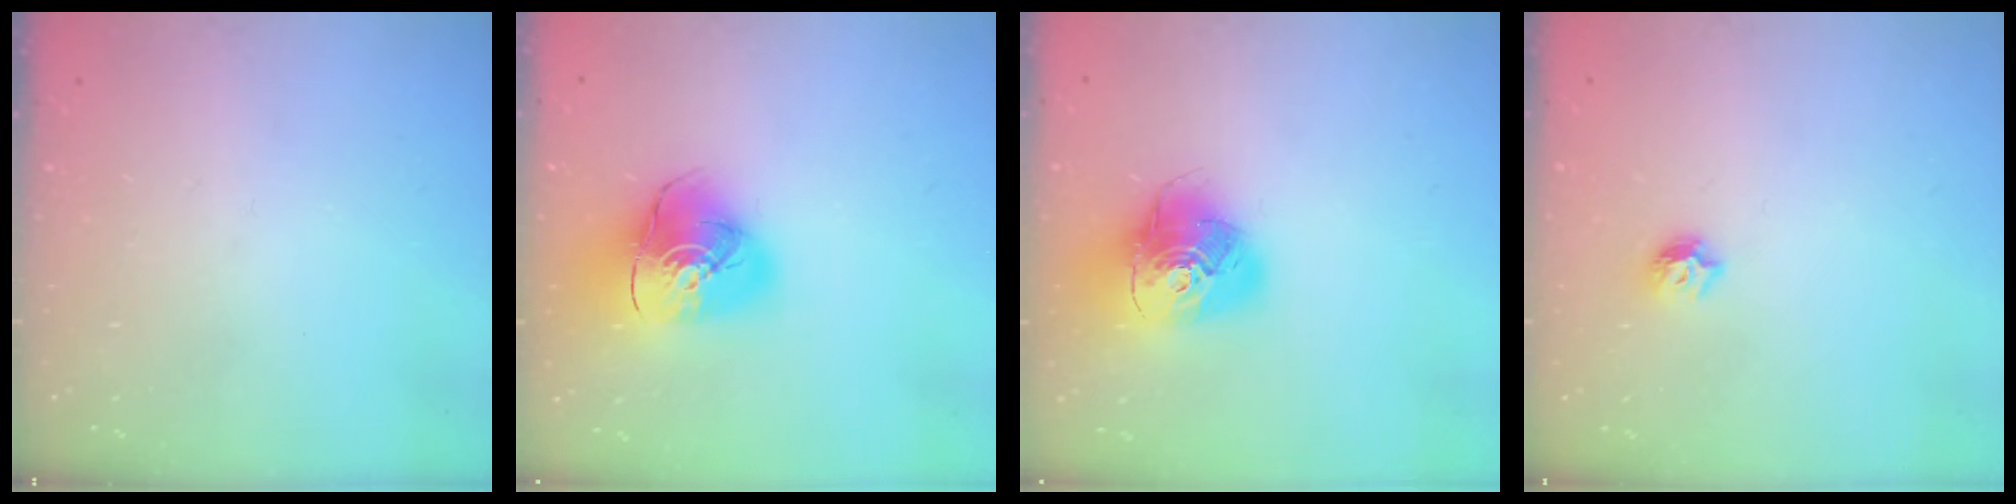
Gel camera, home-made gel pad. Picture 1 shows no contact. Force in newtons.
{"total": 16.0, "press": 15.8, "slide": 2.1}
{"total": 17.5, "press": 17.4, "slide": 2.0}
{"total": 6.5, "press": 6.5, "slide": 0.7}